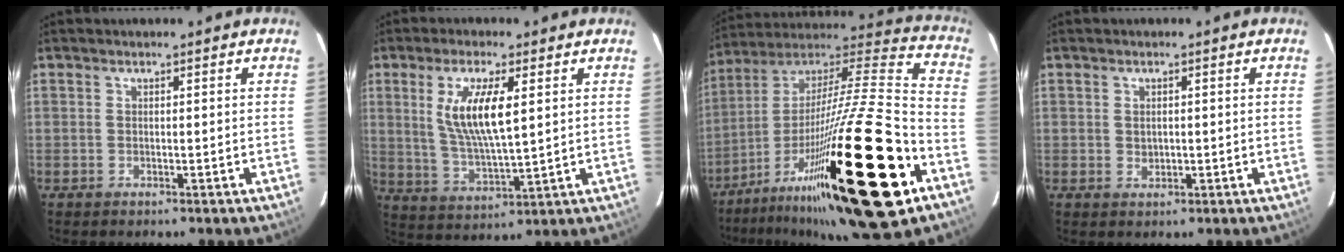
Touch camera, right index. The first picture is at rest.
{"total": 10.8, "force": [3.0, 2.7, 10.0], "torque": [-0.191, -0.005, 0.066]}
{"total": 38.5, "force": [-19.3, 6.0, 32.8], "torque": [-0.543, -0.042, -0.336]}
{"total": 1.8, "force": [0.1, 1.4, 1.1], "torque": [-0.014, 0.000, 0.004]}